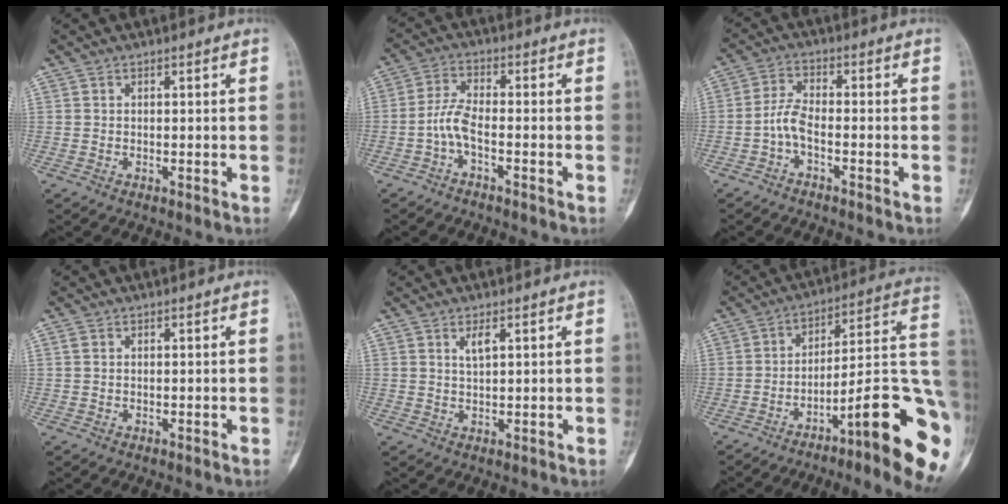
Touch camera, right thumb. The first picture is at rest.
{"total": 4.8, "force": [-2.2, 1.9, 3.8], "torque": [-0.083, 0.022, -0.048]}
{"total": 4.5, "force": [-2.0, 2.1, 3.4], "torque": [-0.070, 0.022, -0.047]}
{"total": 0.8, "force": [0.2, 0.7, 0.4], "torque": [-0.005, 0.001, 0.002]}
{"total": 2.2, "force": [1.1, 0.8, 1.7], "torque": [-0.024, -0.006, 0.023]}
{"total": 21.7, "force": [-9.1, 3.7, 19.4], "torque": [-0.204, 0.069, -0.131]}